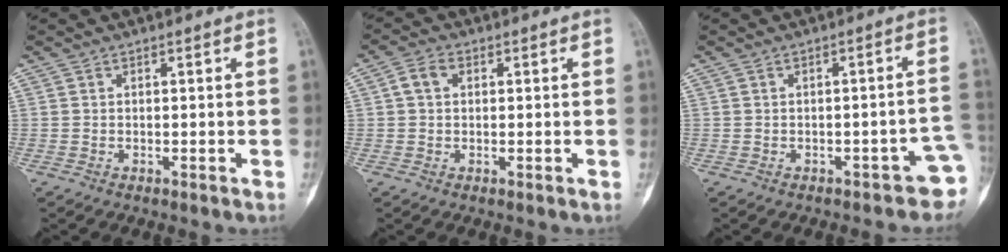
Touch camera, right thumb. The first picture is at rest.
{"total": 3.3, "force": [0.7, 2.4, 2.2], "torque": [-0.041, 0.012, 0.010]}
{"total": 4.7, "force": [-2.3, 2.1, 3.5], "torque": [-0.021, 0.027, -0.026]}